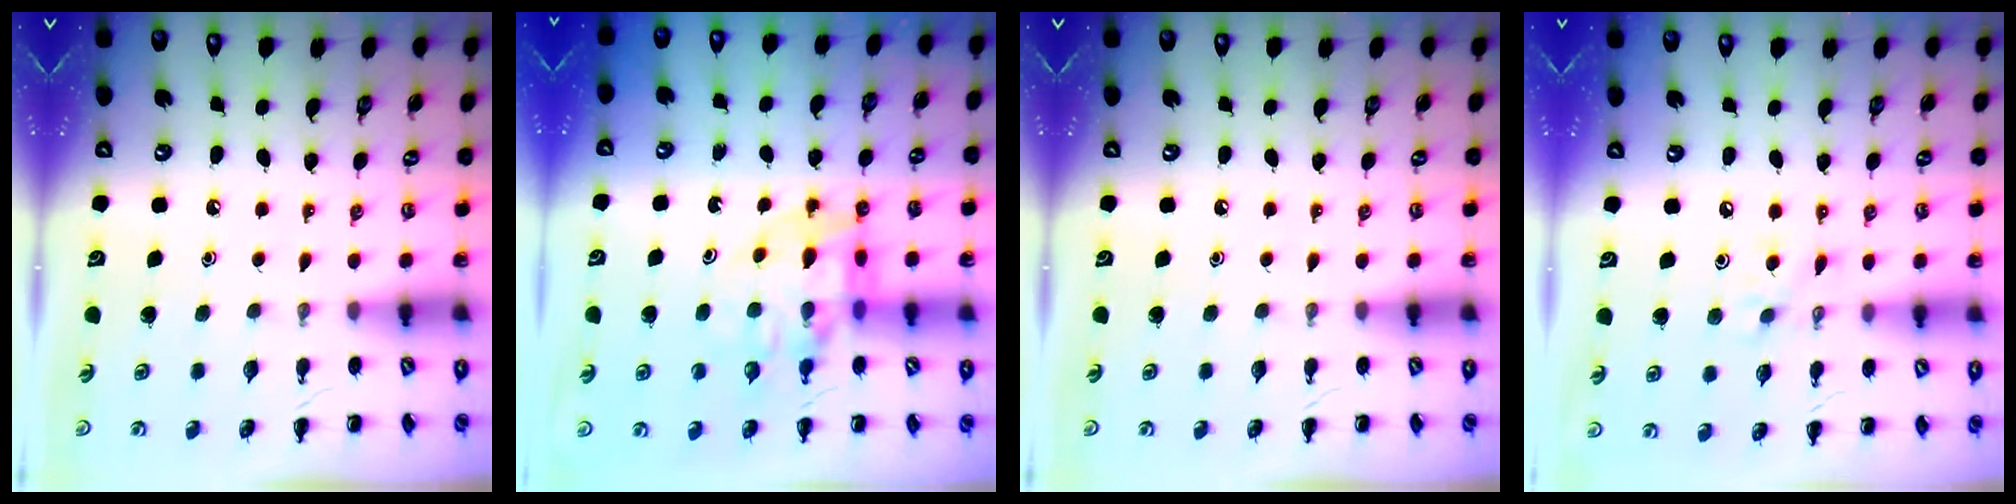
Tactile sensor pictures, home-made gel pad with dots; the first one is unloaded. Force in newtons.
{"total": 11.6, "press": 11.2, "slide": 3.1}
{"total": 0.0}
{"total": 3.9, "press": 3.8, "slide": 0.8}